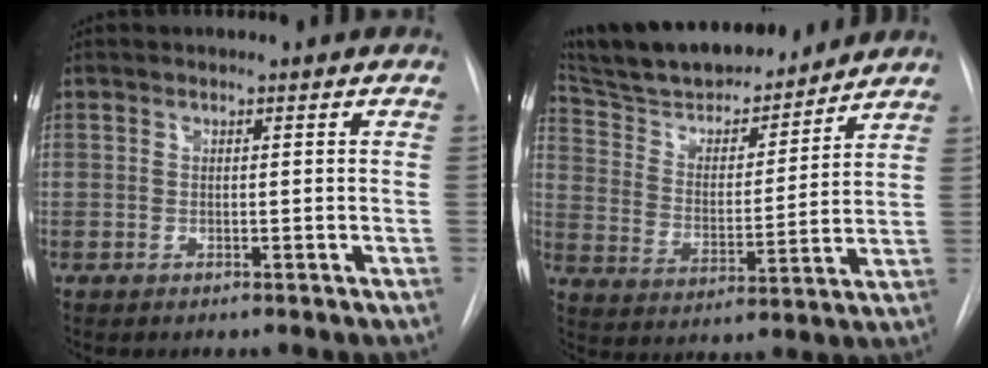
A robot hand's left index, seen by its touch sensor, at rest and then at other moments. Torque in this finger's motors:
{"motor_torque": [0.19, -1.08, 0.26, 0.07]}